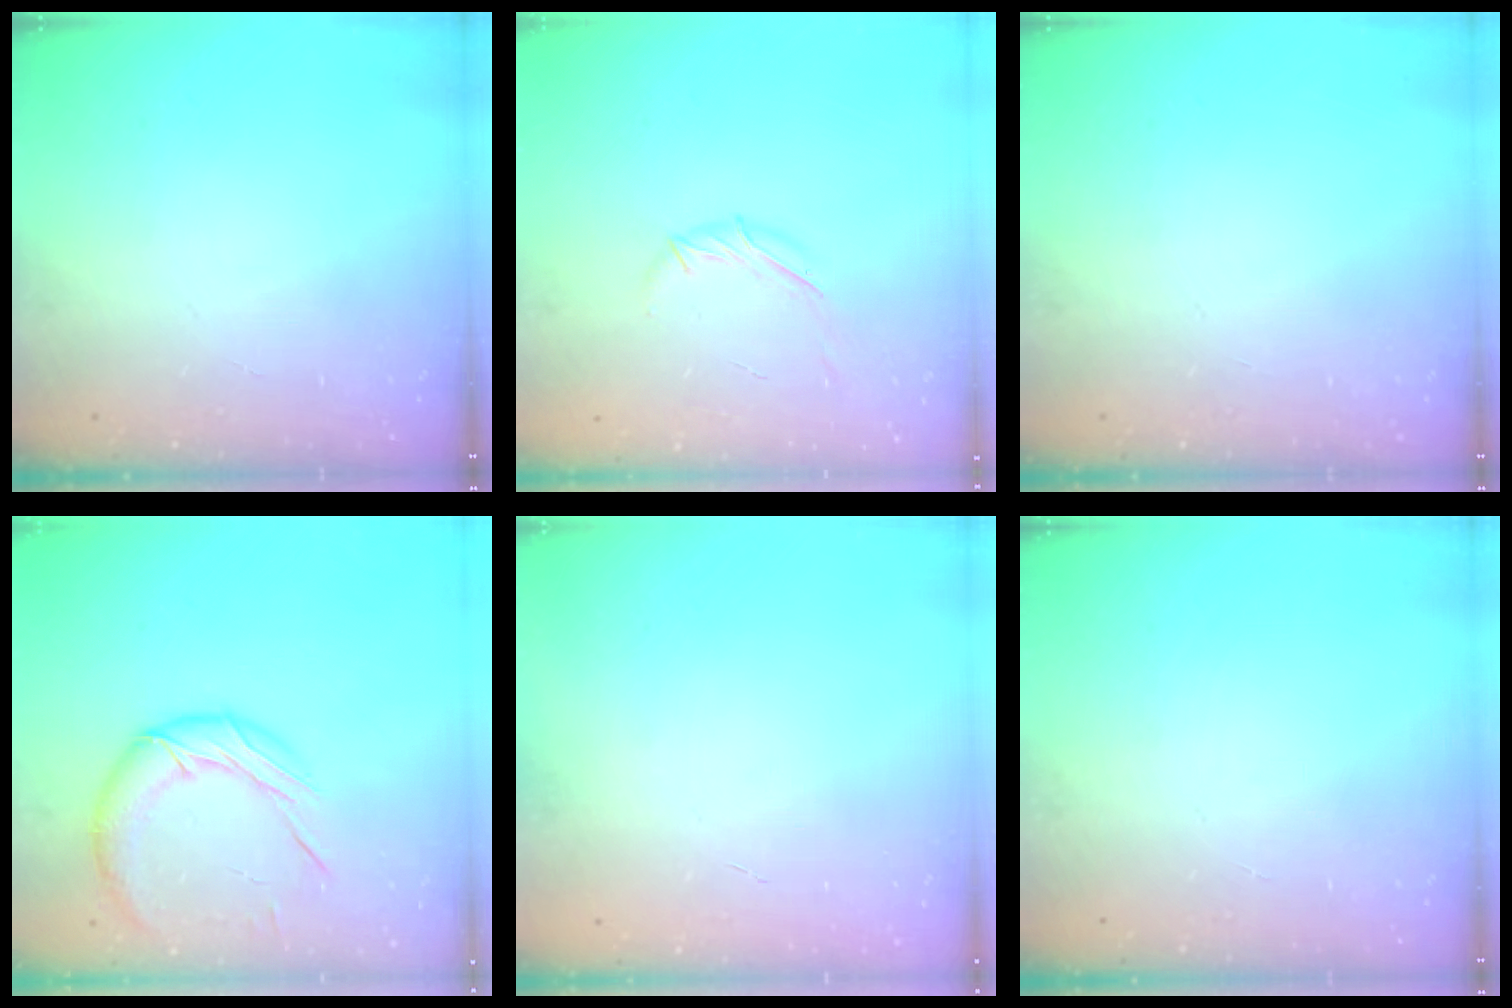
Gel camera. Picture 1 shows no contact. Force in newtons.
{"total": 4.2, "press": 4.1, "slide": 0.9}
{"total": 0.0}
{"total": 13.7, "press": 13.6, "slide": 1.4}
{"total": 0.0}
{"total": 0.0}